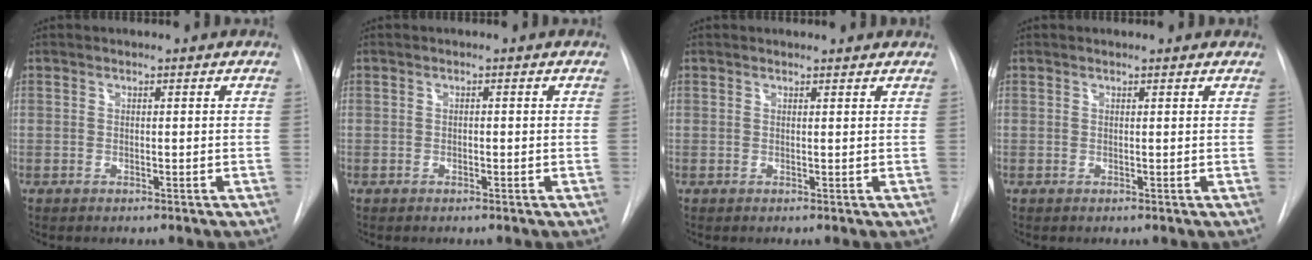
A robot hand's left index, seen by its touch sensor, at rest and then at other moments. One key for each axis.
{"total": 1.1, "fx": -1.1, "fy": 0.2, "fz": 0.1, "tx": 0.004, "ty": -0.003, "tz": -0.021}
{"total": 2.4, "fx": 2.2, "fy": 0.7, "fz": 0.4, "tx": -0.006, "ty": 0.009, "tz": 0.015}
{"total": 1.4, "fx": 1.2, "fy": 0.6, "fz": 0.5, "tx": -0.010, "ty": 0.010, "tz": 0.002}